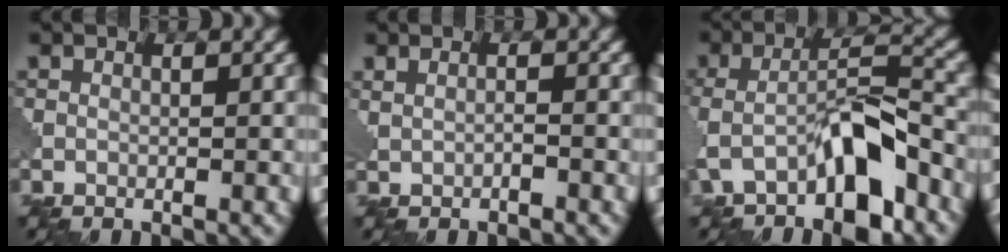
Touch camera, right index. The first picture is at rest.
{"total": 0.6, "force": [0.0, 0.2, 0.6], "torque": [-0.017, -0.003, -0.002]}
{"total": 6.6, "force": [-2.9, 2.1, 5.6], "torque": [-0.103, 0.009, -0.057]}